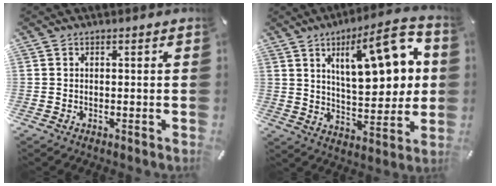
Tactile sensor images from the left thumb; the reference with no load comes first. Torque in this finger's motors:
{"motor_torque": [1.96, 3.05, 1.70, -1.06, 0.61]}